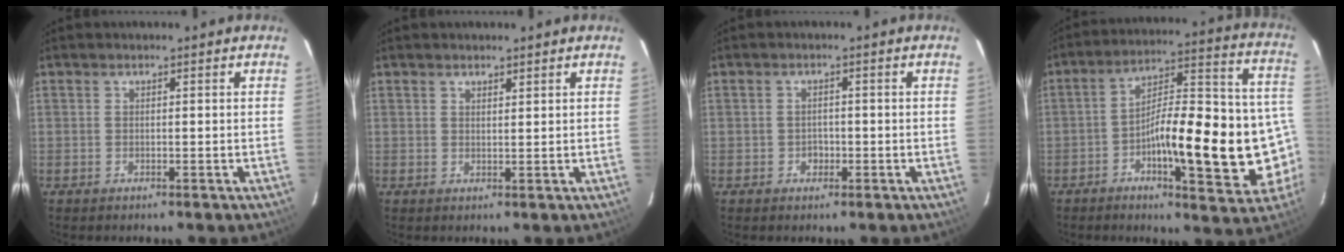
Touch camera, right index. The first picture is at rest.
{"total": 1.3, "force": [1.2, 0.3, 0.5], "torque": [-0.009, -0.001, 0.019]}
{"total": 1.8, "force": [-0.6, 1.5, 0.6], "torque": [-0.011, 0.004, -0.007]}
{"total": 21.8, "force": [-6.7, 6.6, 19.7], "torque": [-0.262, 0.024, -0.096]}